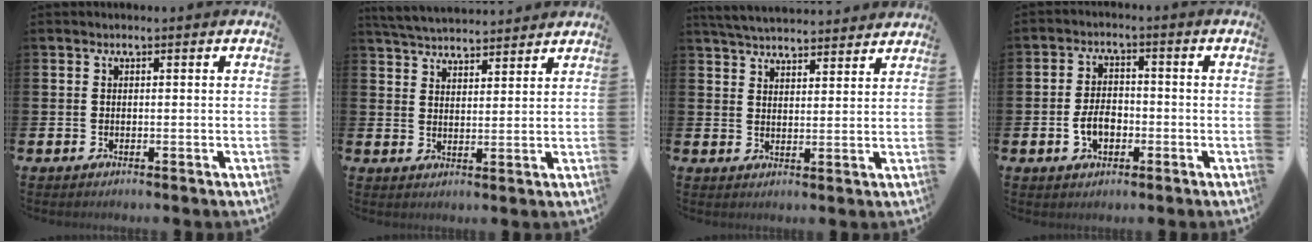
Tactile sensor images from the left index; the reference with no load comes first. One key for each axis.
{"total": 4.9, "fx": 4.9, "fy": 0.6, "fz": 0.3, "tx": -0.028, "ty": -0.023, "tz": 0.090}
{"total": 5.0, "fx": 4.9, "fy": 0.5, "fz": 0.6, "tx": -0.024, "ty": -0.028, "tz": 0.089}
{"total": 4.2, "fx": -1.2, "fy": 2.7, "fz": 2.9, "tx": -0.041, "ty": 0.001, "tz": -0.026}